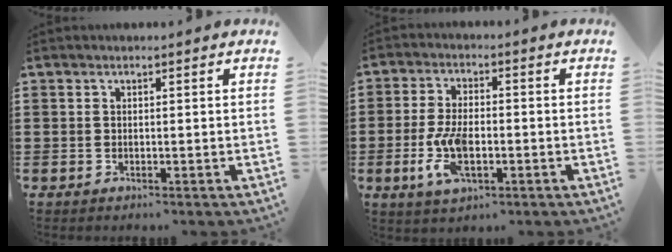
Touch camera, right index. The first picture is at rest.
{"total": 7.3, "force": [-2.0, 3.3, 6.2], "torque": [-0.146, -0.007, -0.043]}